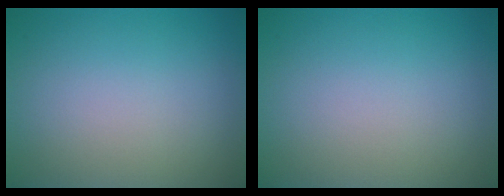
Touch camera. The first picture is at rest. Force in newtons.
{"total": 0.0}